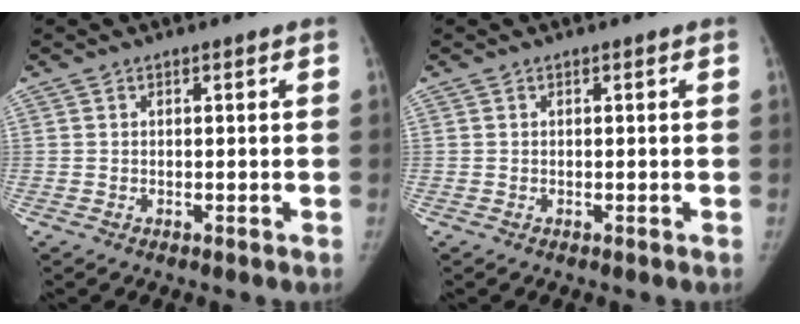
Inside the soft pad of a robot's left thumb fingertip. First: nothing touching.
{"total": 0.0}